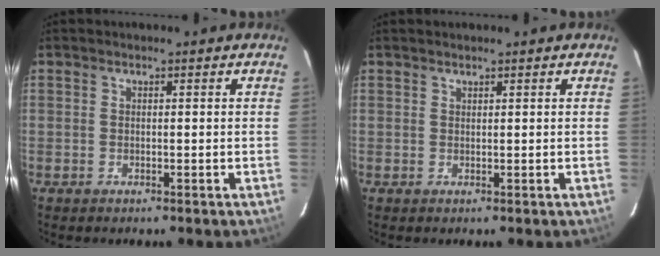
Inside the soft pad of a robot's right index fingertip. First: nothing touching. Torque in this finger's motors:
{"motor_torque": [-0.13, 0.03, -0.05, 0.00]}